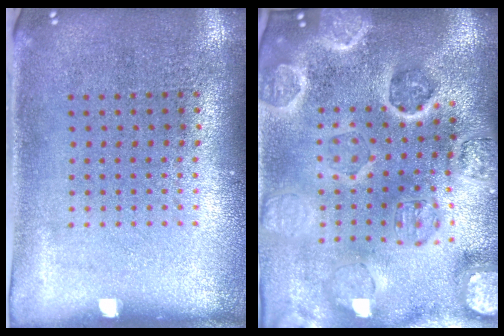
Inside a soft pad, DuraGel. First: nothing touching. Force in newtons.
{"total": 4.3, "press": 4.0, "slide": 1.5}